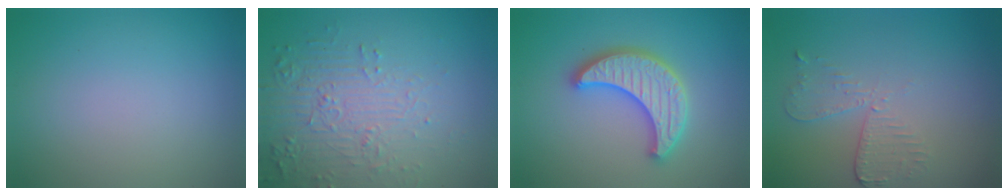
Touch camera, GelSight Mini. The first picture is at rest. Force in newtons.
{"total": 5.9, "press": 3.9, "slide": 4.5}
{"total": 5.3, "press": 5.2, "slide": 0.9}
{"total": 2.6, "press": 2.3, "slide": 1.3}